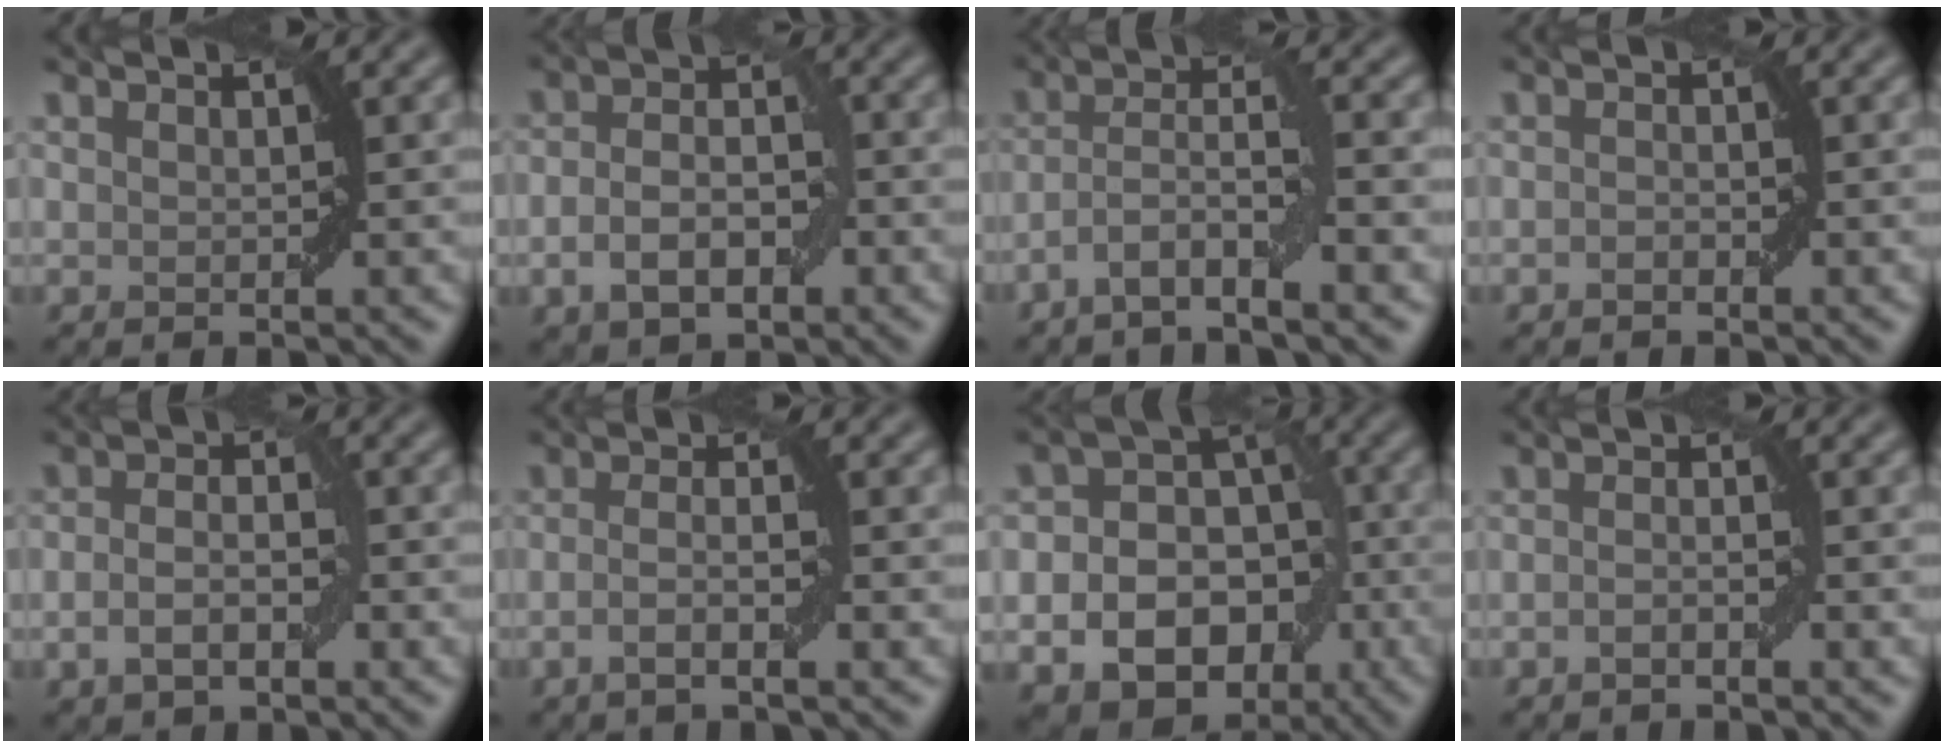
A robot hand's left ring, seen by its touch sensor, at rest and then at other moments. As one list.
[{"total": 4.8, "force": [-1.5, 2.8, 3.6], "torque": [-0.063, 0.002, -0.029]}, {"total": 4.3, "force": [-2.1, 0.6, 3.7], "torque": [-0.071, 0.008, -0.049]}, {"total": 0.7, "force": [-0.5, 0.2, 0.4], "torque": [-0.007, 0.003, -0.008]}, {"total": 3.3, "force": [-1.0, 1.9, 2.6], "torque": [-0.050, 0.001, -0.020]}, {"total": 2.6, "force": [-0.8, 0.5, 2.4], "torque": [-0.044, 0.001, -0.020]}, {"total": 13.7, "force": [-4.3, 11.0, 7.0], "torque": [-0.079, -0.020, -0.085]}, {"total": 1.1, "force": [-0.7, 0.2, 0.9], "torque": [-0.016, 0.003, -0.013]}]